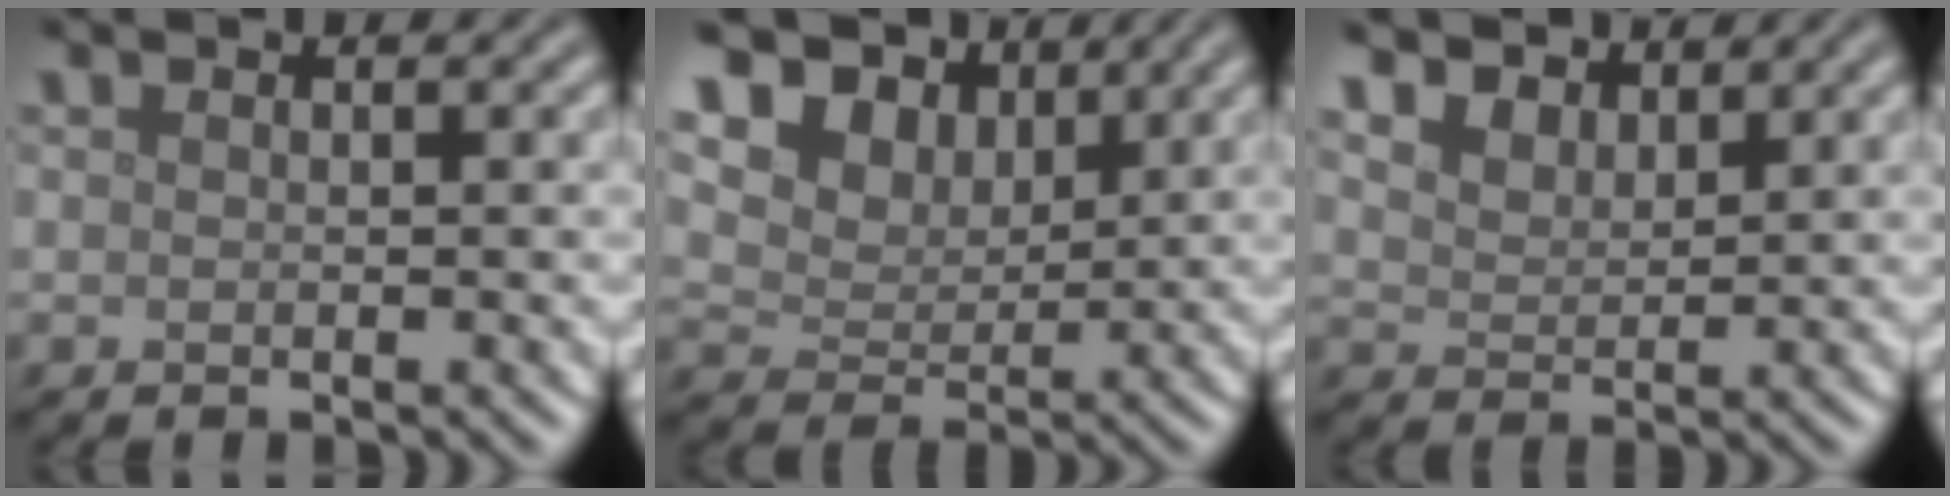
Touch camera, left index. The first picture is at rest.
{"total": 10.3, "force": [6.4, 6.5, 4.9], "torque": [-0.108, 0.005, 0.109]}
{"total": 5.2, "force": [4.3, 2.3, 1.7], "torque": [-0.063, -0.001, 0.078]}